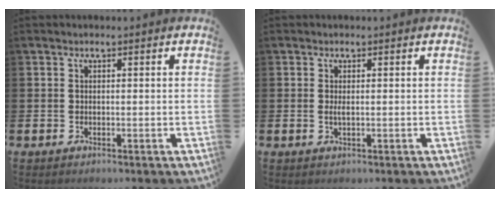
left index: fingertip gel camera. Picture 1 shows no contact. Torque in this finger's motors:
{"motor_torque": [0.31, -0.03, 0.00, 0.05]}